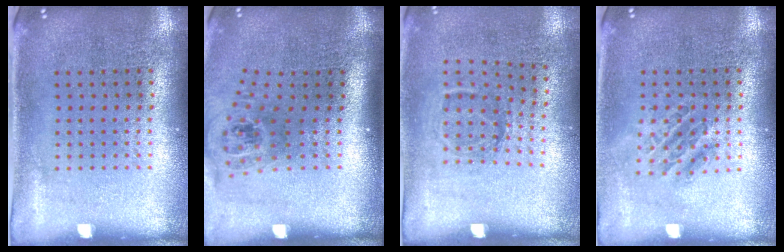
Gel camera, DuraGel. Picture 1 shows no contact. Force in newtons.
{"total": 1.6, "press": 1.2, "slide": 1.0}
{"total": 1.2, "press": 0.8, "slide": 0.8}
{"total": 1.2, "press": 1.1, "slide": 0.4}